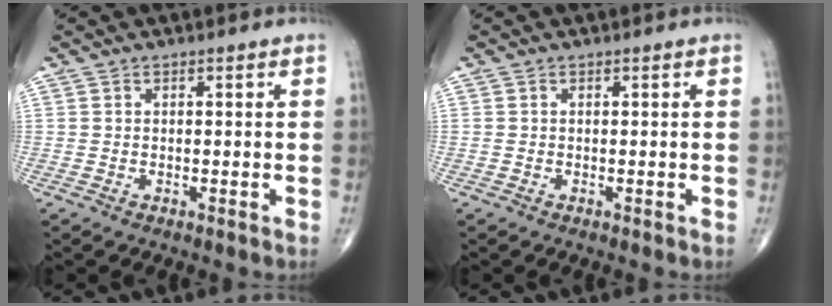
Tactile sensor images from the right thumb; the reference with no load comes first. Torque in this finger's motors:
{"motor_torque": [-0.17, -0.15, 0.03, 0.19, -0.02]}